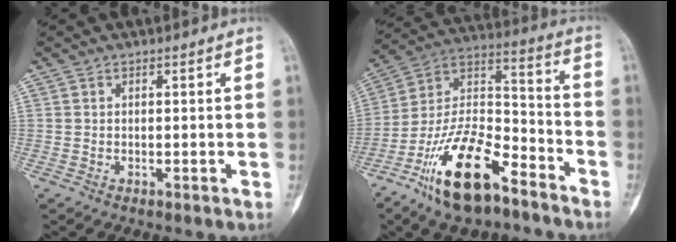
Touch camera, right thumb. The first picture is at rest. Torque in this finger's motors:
{"motor_torque": [0.64, 0.65, 1.61, -1.16, 0.51]}